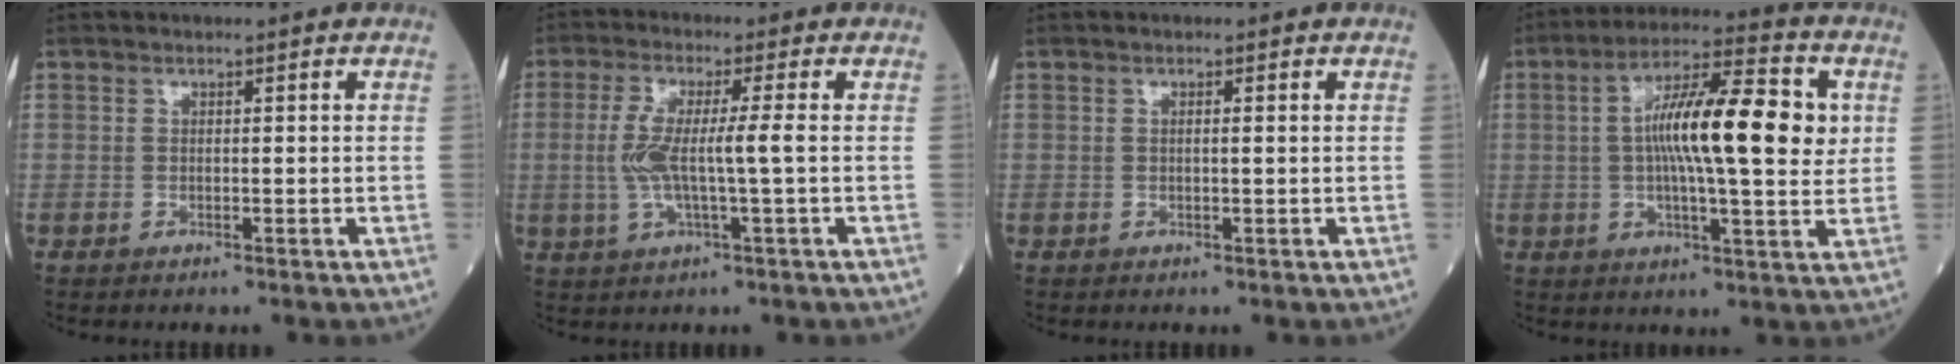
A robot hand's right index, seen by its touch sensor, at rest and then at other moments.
{"total": 6.5, "force": [-0.3, 0.1, 6.5], "torque": [-0.143, 0.003, -0.007]}
{"total": 0.7, "force": [0.1, -0.1, 0.7], "torque": [-0.015, 0.001, 0.000]}
{"total": 15.4, "force": [2.2, 2.8, 15.0], "torque": [-0.252, 0.025, 0.025]}